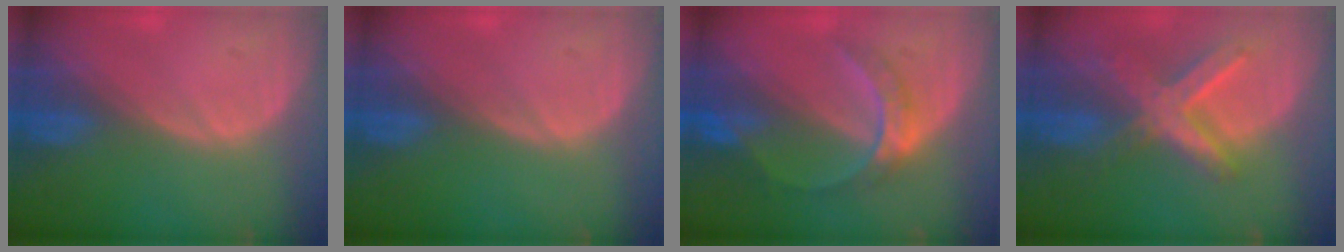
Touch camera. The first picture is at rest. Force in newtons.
{"total": 0.0}
{"total": 6.3, "press": 5.5, "slide": 3.1}
{"total": 8.0, "press": 7.0, "slide": 4.0}